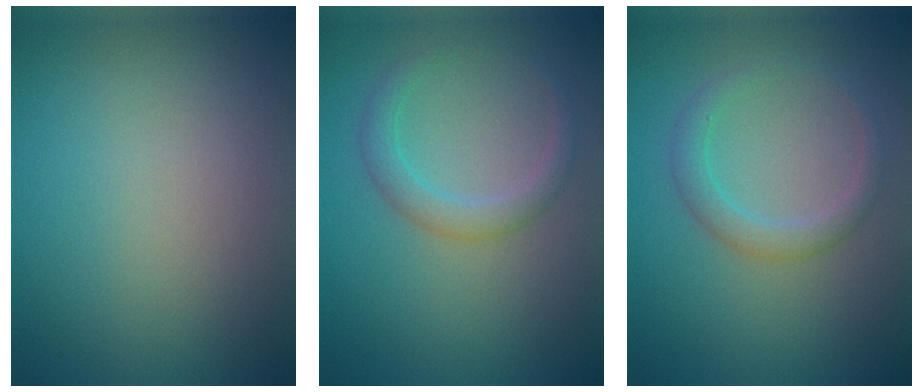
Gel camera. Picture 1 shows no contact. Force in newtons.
{"total": 2.3, "press": 2.2, "slide": 0.1}
{"total": 2.2, "press": 2.2, "slide": 0.1}